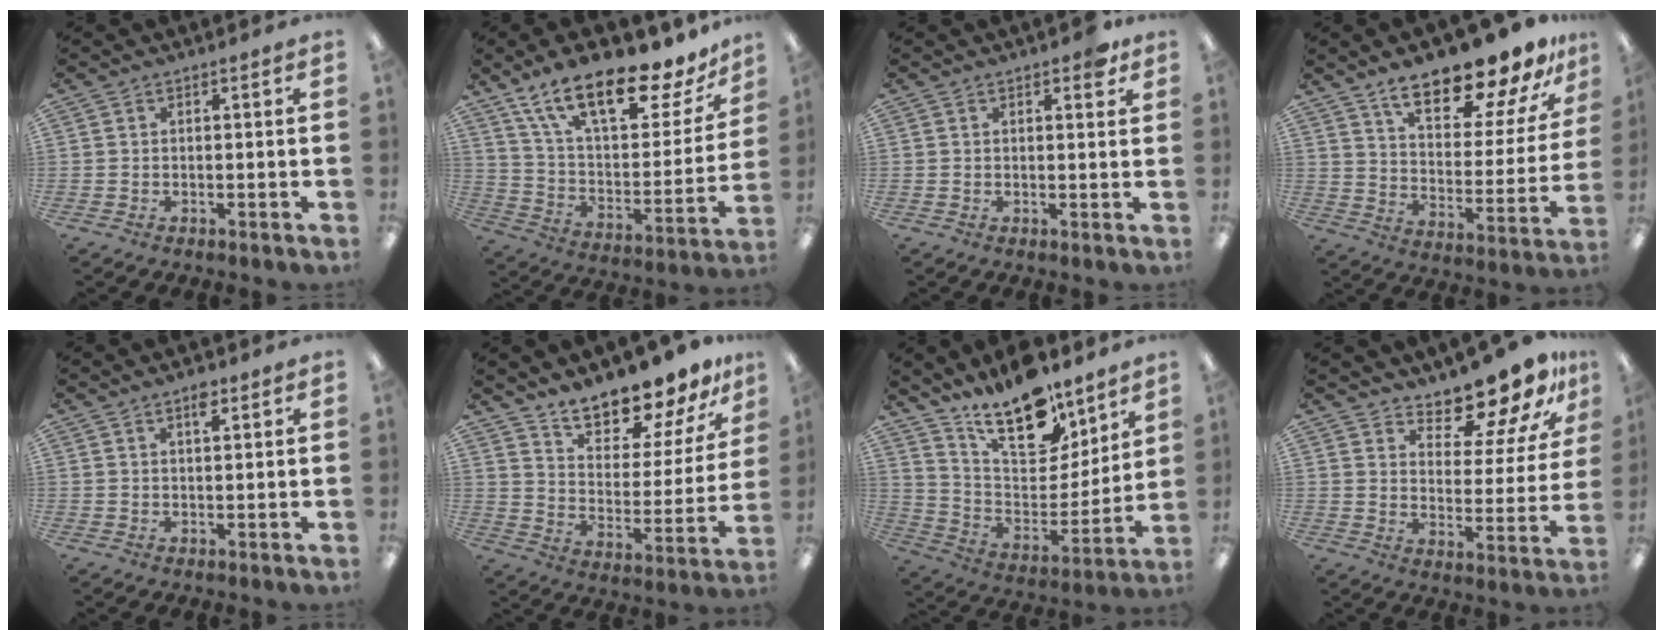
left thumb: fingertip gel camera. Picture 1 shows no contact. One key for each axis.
{"total": 22.8, "fx": 16.2, "fy": 7.9, "fz": 14.0, "tx": -0.235, "ty": -0.098, "tz": 0.276}
{"total": 2.4, "fx": 1.6, "fy": 1.1, "fz": 1.5, "tx": -0.010, "ty": -0.006, "tz": 0.022}
{"total": 21.0, "fx": 17.1, "fy": 6.0, "fz": 10.6, "tx": -0.164, "ty": -0.116, "tz": 0.287}
{"total": 3.2, "fx": 2.2, "fy": 1.2, "fz": 2.1, "tx": -0.030, "ty": -0.004, "tz": 0.034}
{"total": 14.9, "fx": 13.8, "fy": 3.6, "fz": 4.4, "tx": -0.080, "ty": -0.116, "tz": 0.244}
{"total": 19.6, "fx": 14.8, "fy": 8.7, "fz": 9.5, "tx": -0.163, "ty": -0.104, "tz": 0.266}
{"total": 14.0, "fx": 12.6, "fy": 3.7, "fz": 4.7, "tx": -0.073, "ty": -0.110, "tz": 0.218}